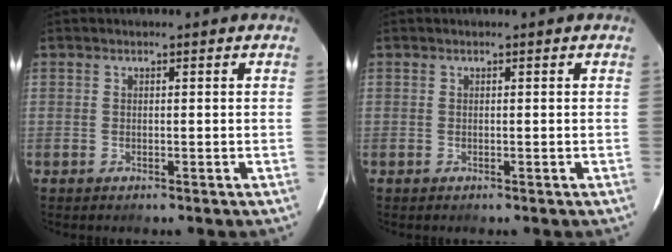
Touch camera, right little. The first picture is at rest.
{"total": 0.0}